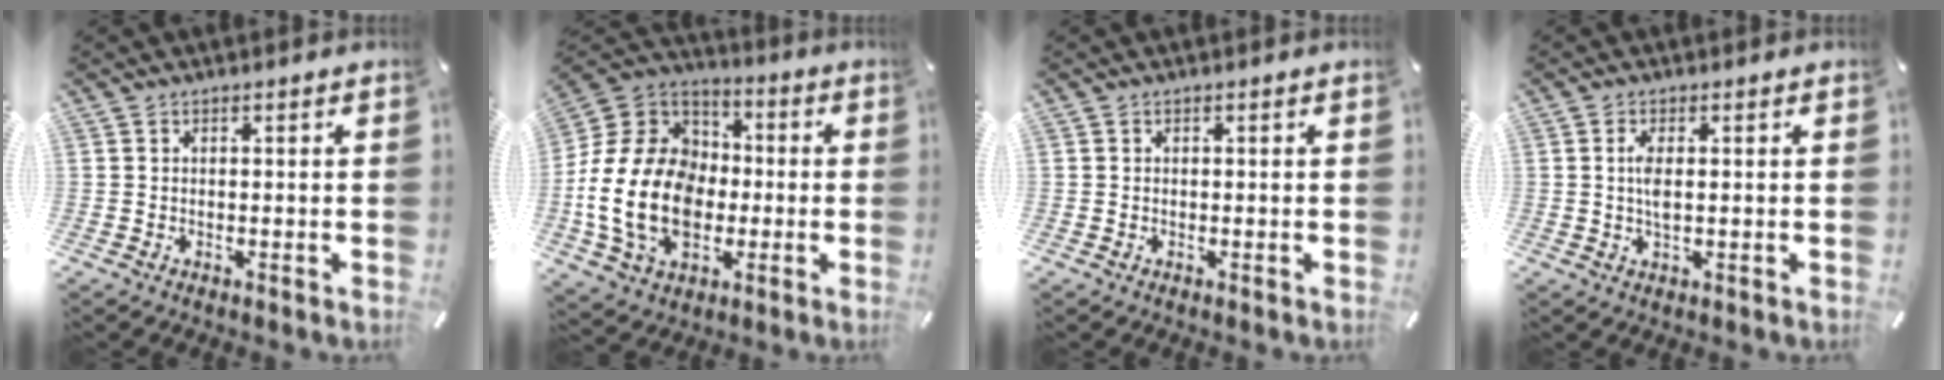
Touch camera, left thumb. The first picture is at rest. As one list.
[{"total": 21.9, "force": [-3.9, 16.8, 13.5], "torque": [-0.290, 0.019, -0.065]}, {"total": 0.0}, {"total": 3.4, "force": [0.4, 1.2, 3.2], "torque": [-0.073, 0.000, 0.002]}]